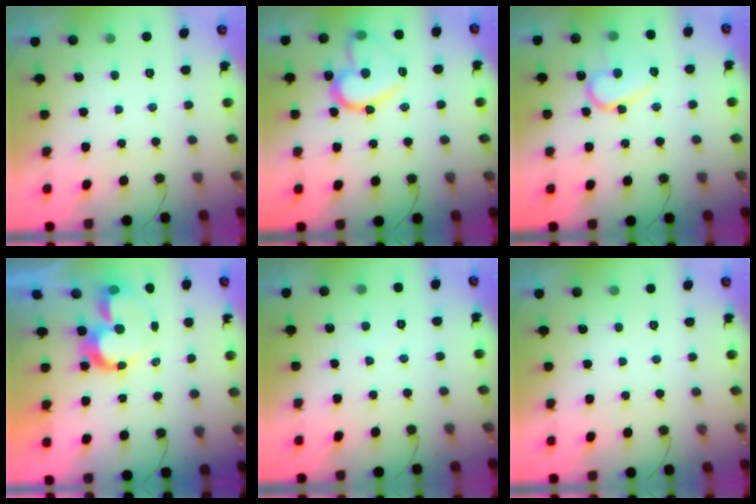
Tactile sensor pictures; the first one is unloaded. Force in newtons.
{"total": 17.7, "press": 17.6, "slide": 1.2}
{"total": 12.9, "press": 12.8, "slide": 1.3}
{"total": 10.8, "press": 10.8, "slide": 0.8}
{"total": 2.9, "press": 2.9, "slide": 0.2}
{"total": 0.0}